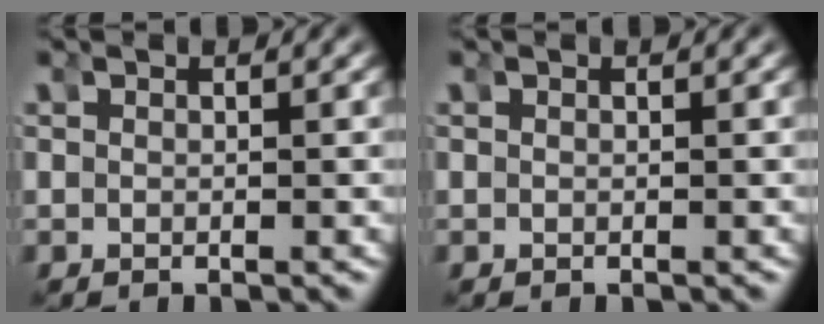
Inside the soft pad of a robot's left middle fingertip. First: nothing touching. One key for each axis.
{"total": 0.0}